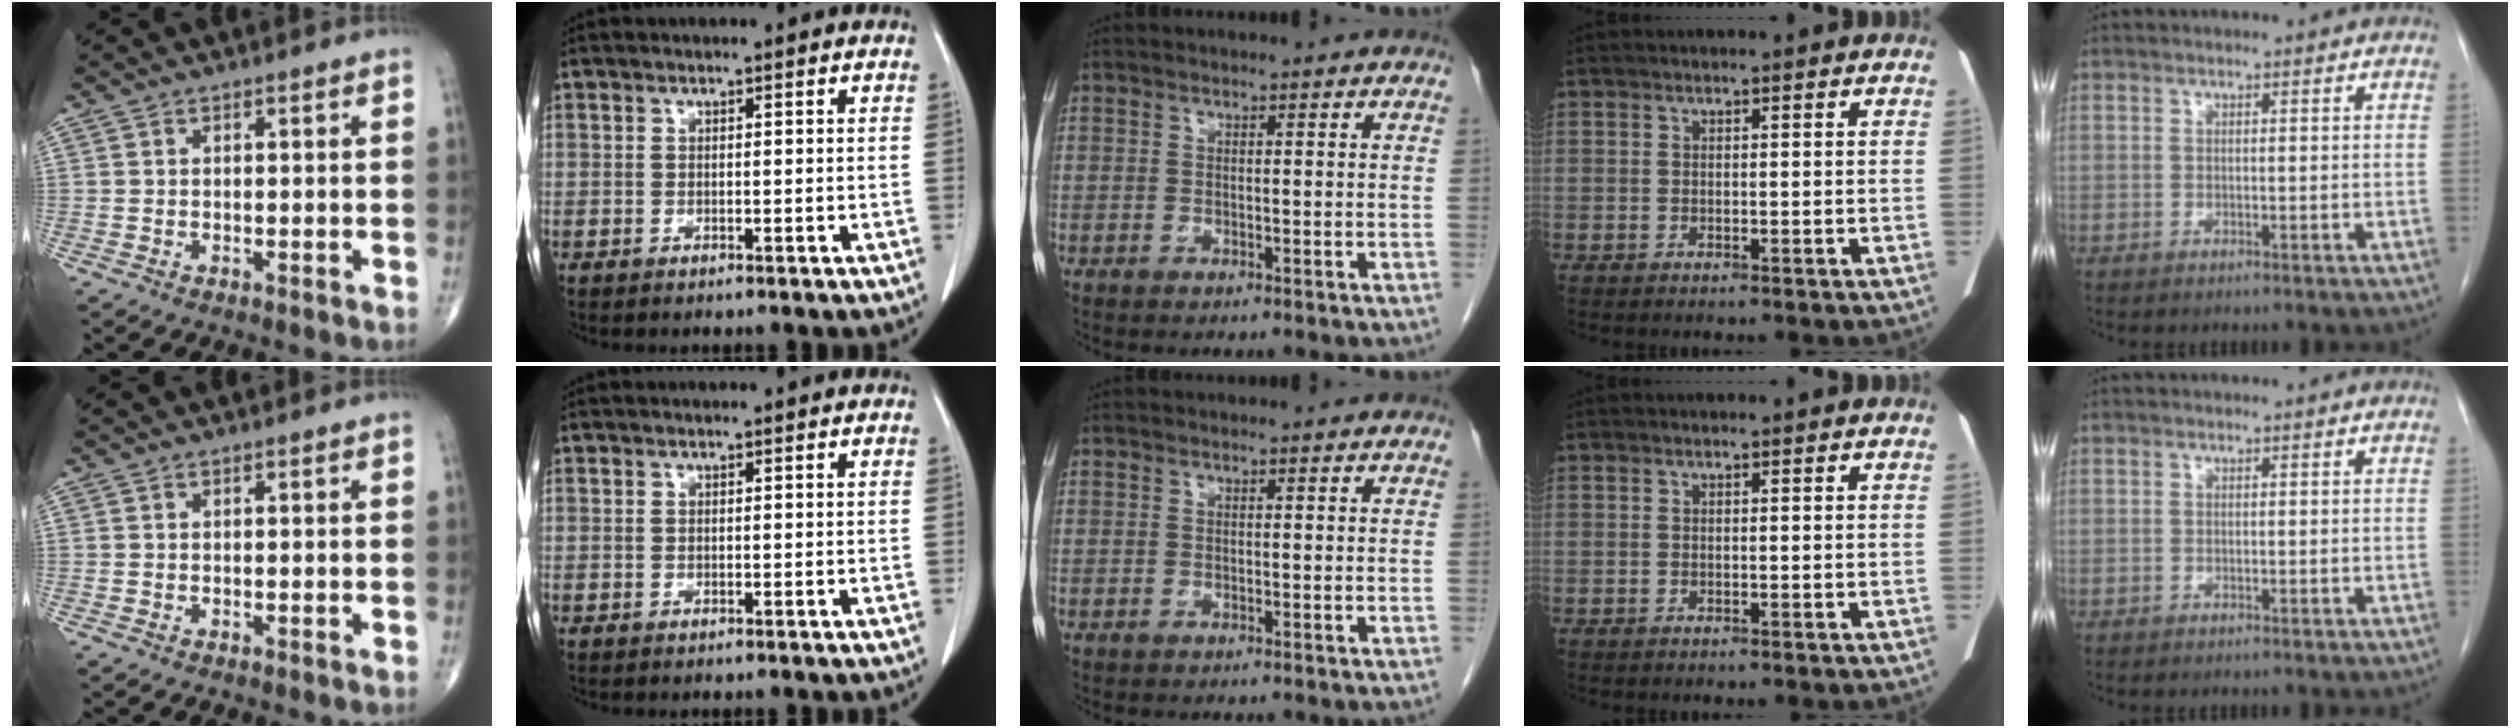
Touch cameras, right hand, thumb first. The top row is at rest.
{}